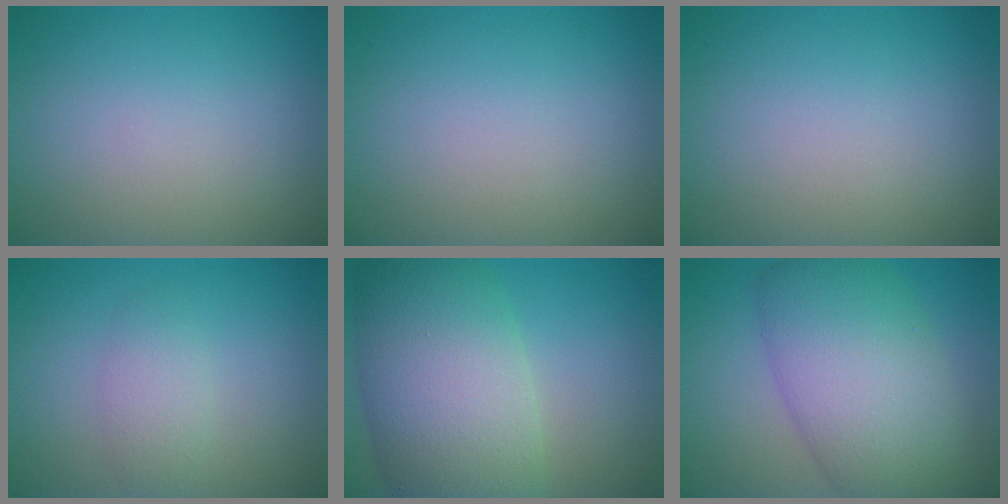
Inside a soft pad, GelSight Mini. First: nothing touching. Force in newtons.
{"total": 0.0}
{"total": 0.0}
{"total": 2.0, "press": 2.0, "slide": 0.0}
{"total": 11.4, "press": 11.4, "slide": 0.5}
{"total": 9.9, "press": 9.9, "slide": 0.7}